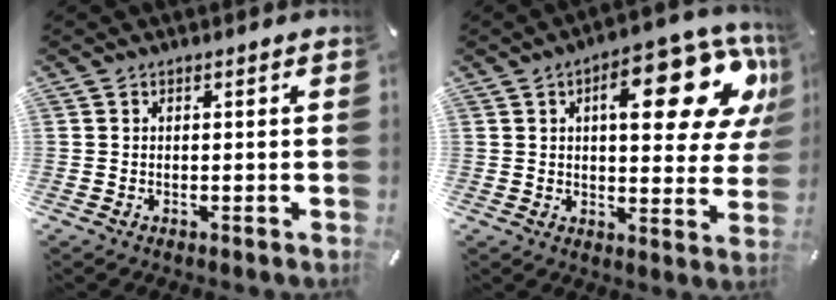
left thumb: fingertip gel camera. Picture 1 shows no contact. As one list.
[{"total": 20.3, "force": [8.3, 8.8, 16.3], "torque": [-0.204, -0.046, 0.124]}]